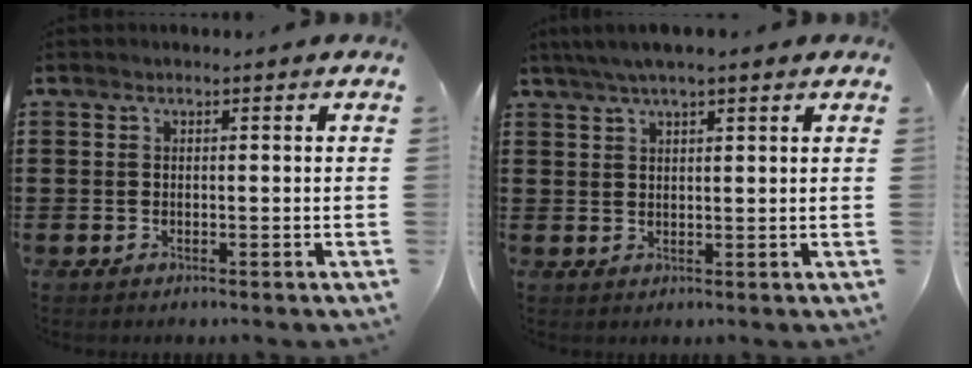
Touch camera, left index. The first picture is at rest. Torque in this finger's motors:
{"motor_torque": [1.39, -0.75, 0.90, 0.21]}